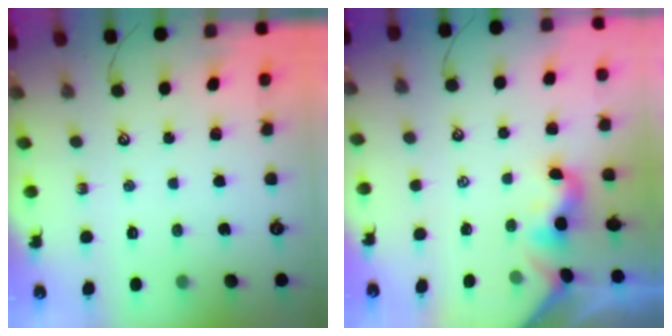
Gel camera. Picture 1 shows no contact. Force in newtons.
{"total": 1.9, "press": 1.8, "slide": 0.6}